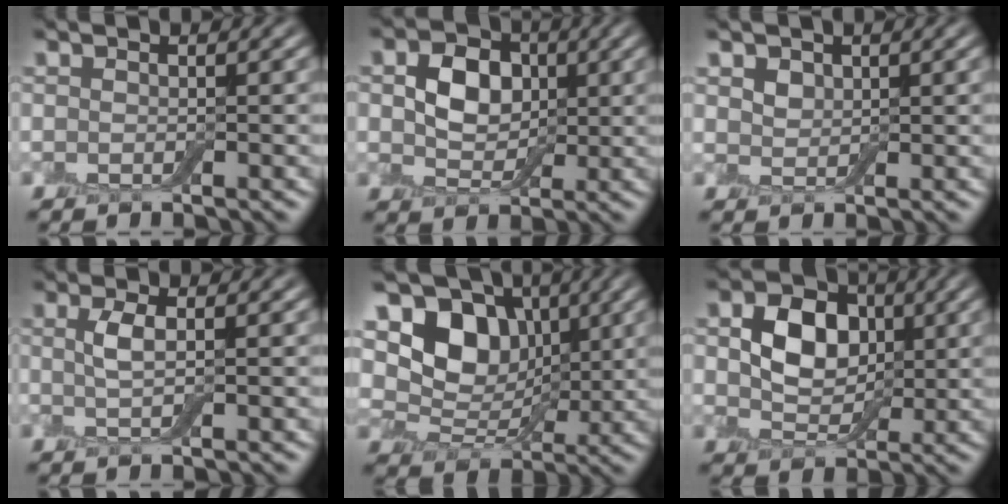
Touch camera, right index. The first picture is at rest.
{"total": 4.4, "force": [0.7, 3.4, 2.7], "torque": [-0.051, 0.002, 0.004]}
{"total": 1.8, "force": [1.1, 1.2, 0.7], "torque": [-0.016, -0.001, 0.019]}
{"total": 1.9, "force": [0.4, 0.5, 1.8], "torque": [-0.039, 0.003, 0.008]}
{"total": 7.1, "force": [2.2, 5.5, 3.9], "torque": [-0.060, -0.009, 0.026]}
{"total": 5.3, "force": [1.0, 4.0, 3.4], "torque": [-0.064, 0.002, 0.008]}